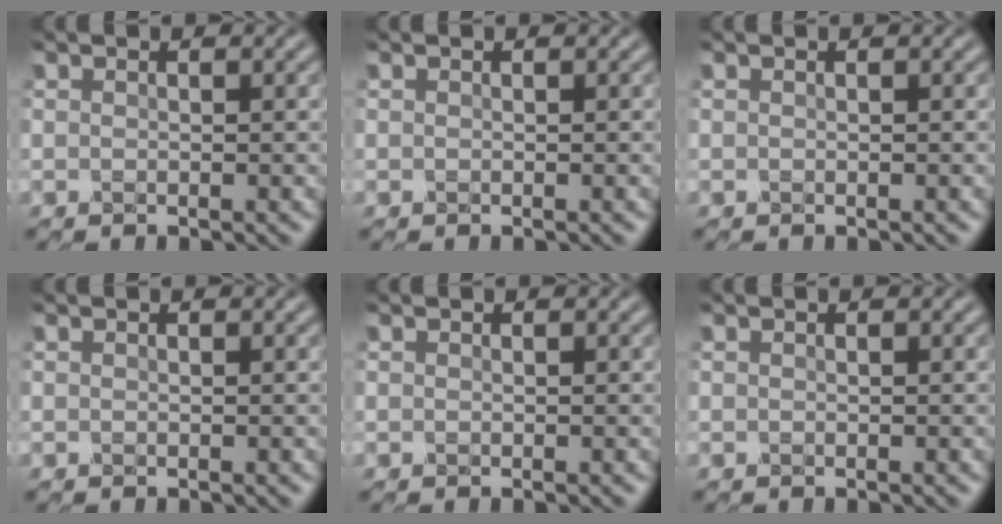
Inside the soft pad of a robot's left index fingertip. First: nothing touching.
{"total": 0.0}
{"total": 0.0}
{"total": 0.0}
{"total": 0.0}
{"total": 0.0}